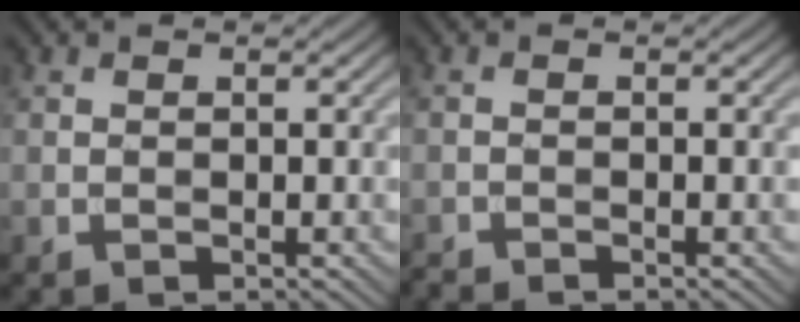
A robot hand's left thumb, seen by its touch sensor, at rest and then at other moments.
{"total": 1.2, "force": [-1.2, -0.1, 0.2], "torque": [-0.002, -0.003, -0.026]}